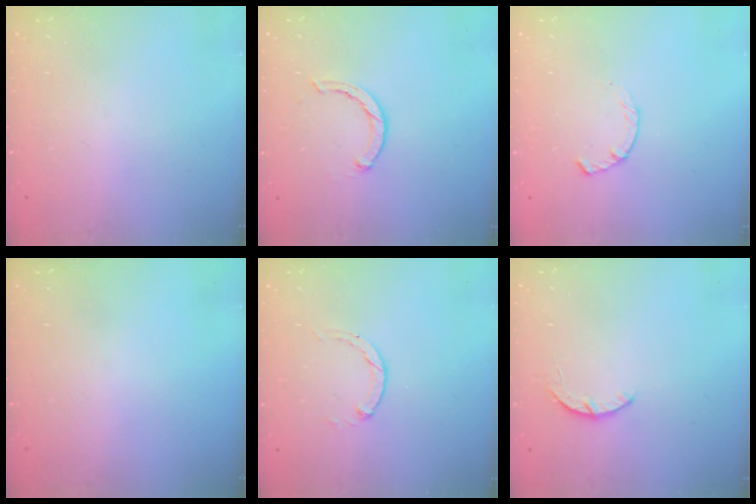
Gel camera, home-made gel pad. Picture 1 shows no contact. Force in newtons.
{"total": 1.5, "press": 1.5, "slide": 0.3}
{"total": 2.3, "press": 2.2, "slide": 0.4}
{"total": 0.0}
{"total": 0.7, "press": 0.6, "slide": 0.2}
{"total": 2.9, "press": 2.8, "slide": 0.5}